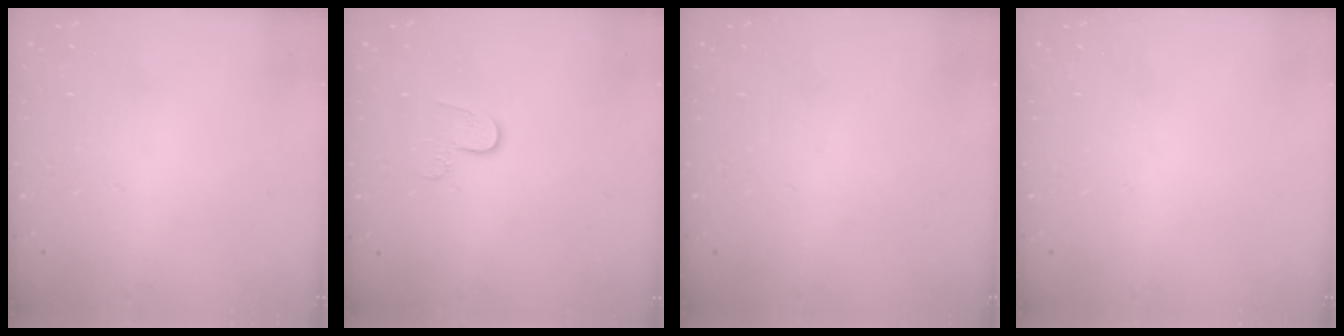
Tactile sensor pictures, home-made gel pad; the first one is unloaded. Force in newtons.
{"total": 4.6, "press": 4.6, "slide": 0.5}
{"total": 0.0}
{"total": 0.0}